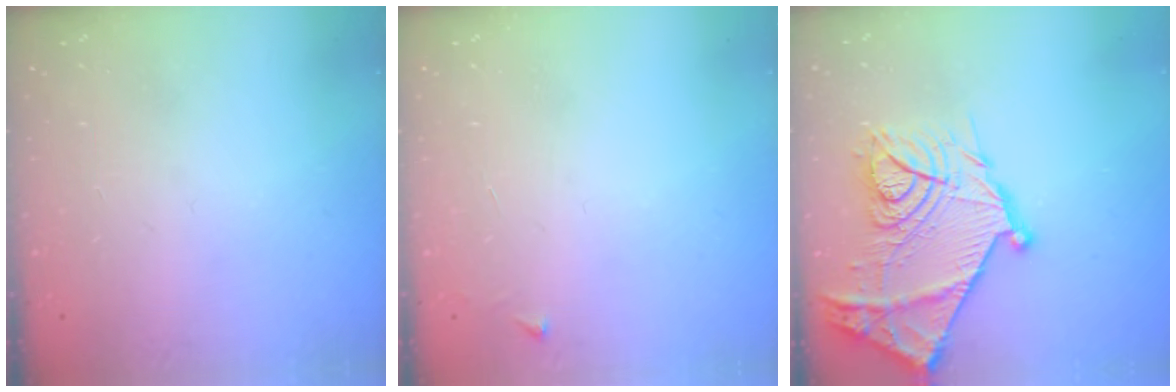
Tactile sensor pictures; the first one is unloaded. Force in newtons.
{"total": 2.6, "press": 2.6, "slide": 0.3}
{"total": 22.8, "press": 22.7, "slide": 1.7}